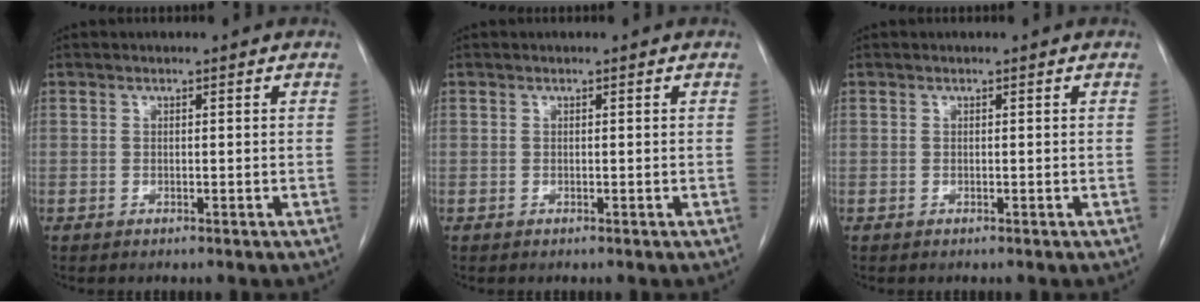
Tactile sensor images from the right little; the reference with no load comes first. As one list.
[{"total": 0.0}, {"total": 0.0}]